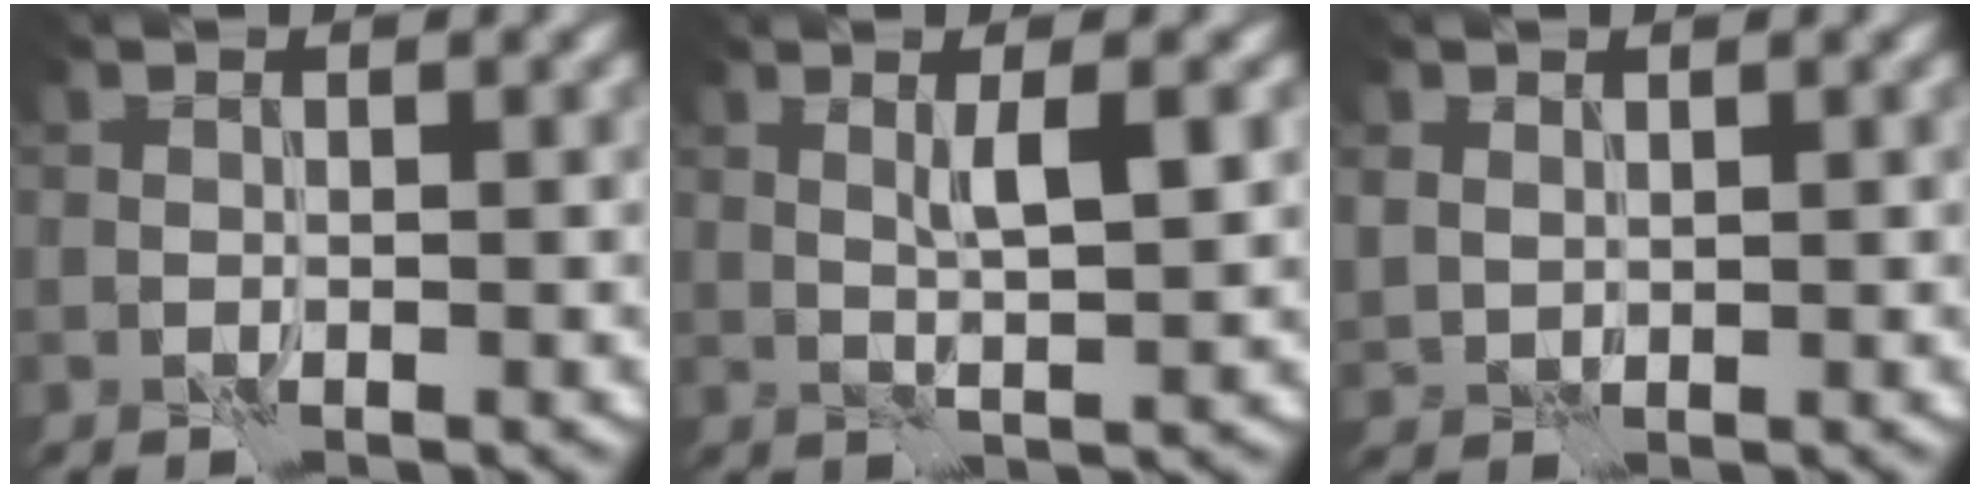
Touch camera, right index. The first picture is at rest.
{"total": 2.7, "force": [1.1, 0.3, 2.5], "torque": [-0.045, -0.002, 0.020]}
{"total": 1.4, "force": [1.0, 1.0, 0.2], "torque": [-0.007, -0.003, 0.022]}